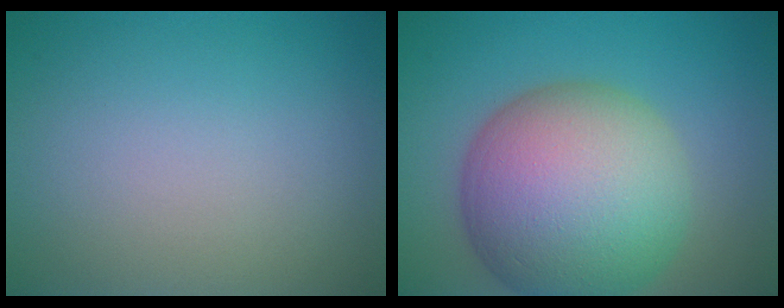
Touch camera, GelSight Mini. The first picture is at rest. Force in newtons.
{"total": 14.2, "press": 14.2, "slide": 0.5}